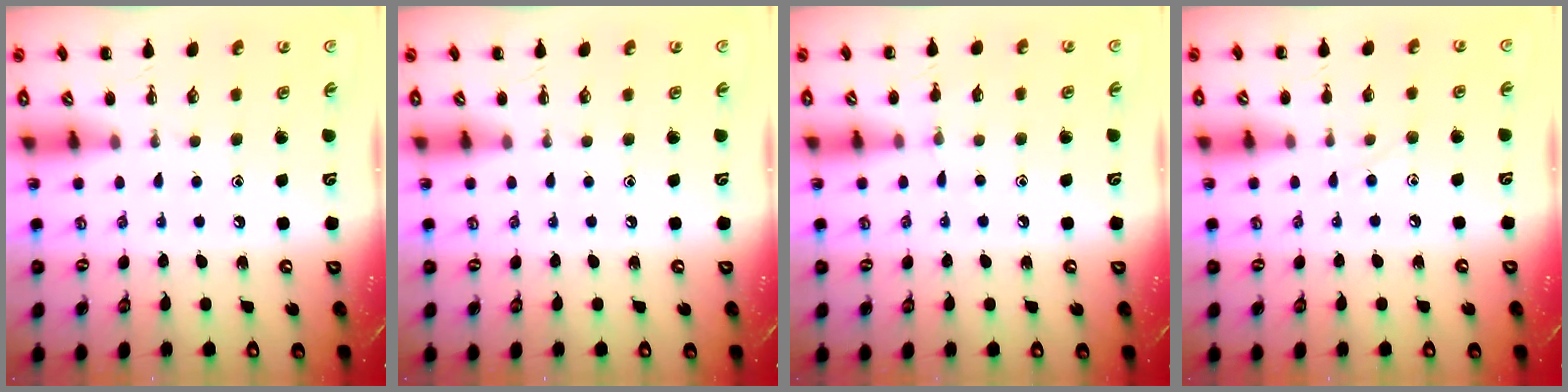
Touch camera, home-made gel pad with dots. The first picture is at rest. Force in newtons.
{"total": 0.0}
{"total": 5.5, "press": 5.3, "slide": 1.5}
{"total": 4.0, "press": 3.7, "slide": 1.4}